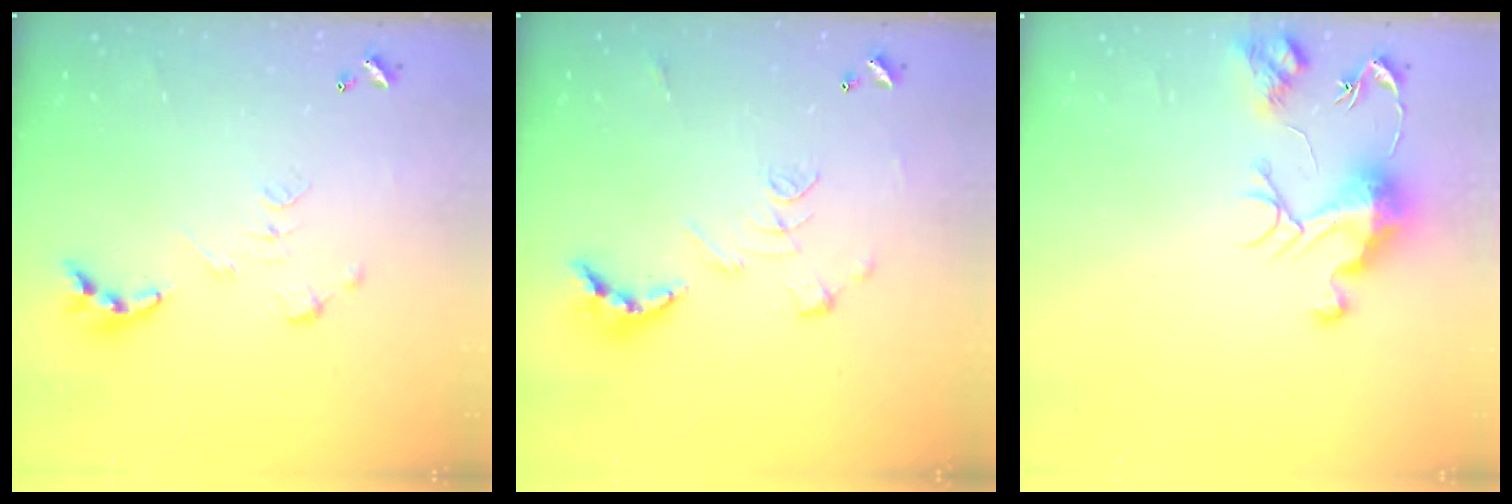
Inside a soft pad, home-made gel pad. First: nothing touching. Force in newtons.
{"total": 2.5, "press": 2.0, "slide": 1.5}
{"total": 9.4, "press": 9.4, "slide": 0.7}